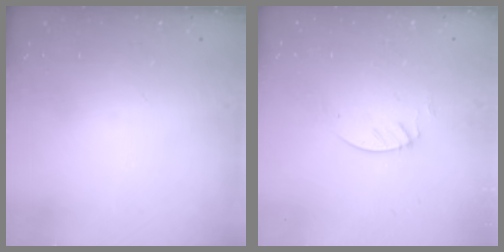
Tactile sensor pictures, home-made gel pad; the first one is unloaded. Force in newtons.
{"total": 2.3, "press": 2.3, "slide": 0.2}